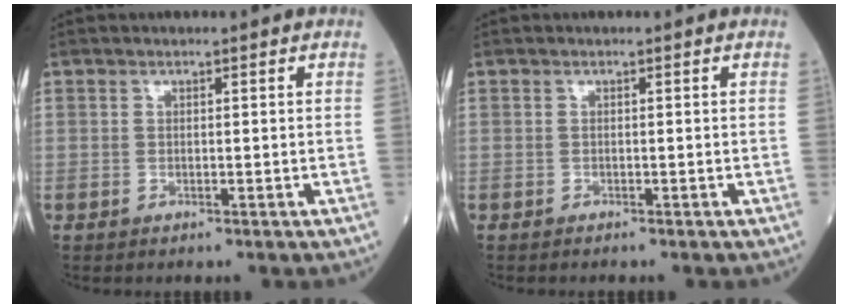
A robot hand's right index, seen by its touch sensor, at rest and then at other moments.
{"total": 0.0}